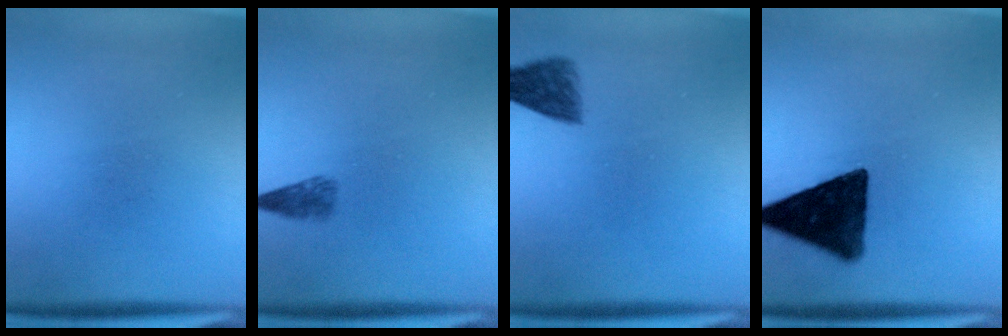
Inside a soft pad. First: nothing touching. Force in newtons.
{"total": 1.9}
{"total": 3.8}
{"total": 13.9}